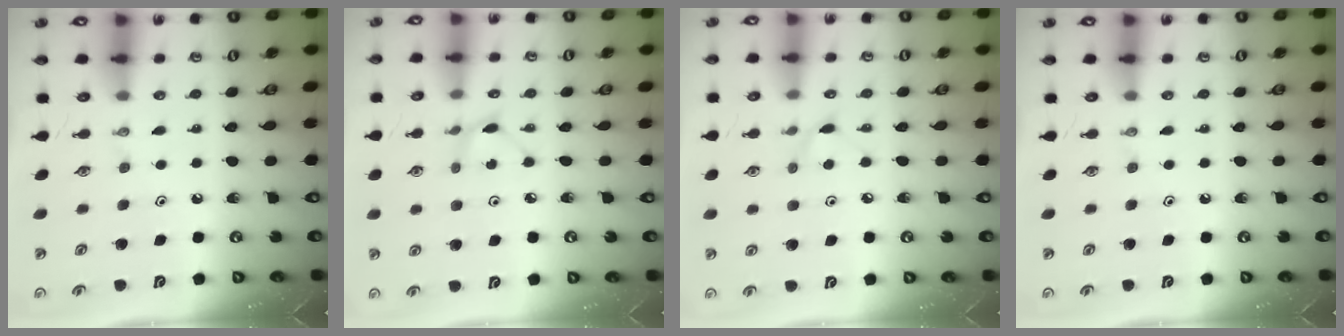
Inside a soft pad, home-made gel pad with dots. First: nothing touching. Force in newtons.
{"total": 2.2, "press": 2.1, "slide": 0.3}
{"total": 5.1, "press": 5.0, "slide": 0.7}
{"total": 0.0}